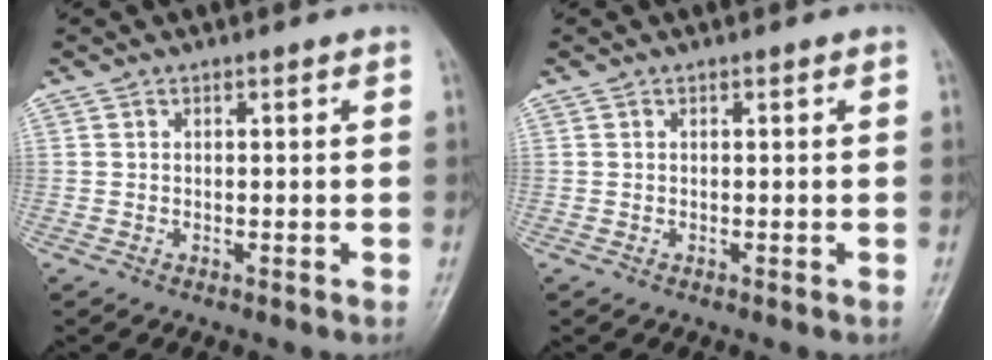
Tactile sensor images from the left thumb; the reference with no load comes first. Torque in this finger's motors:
{"motor_torque": [0.06, 0.06, -0.04, -0.04, 0.00]}